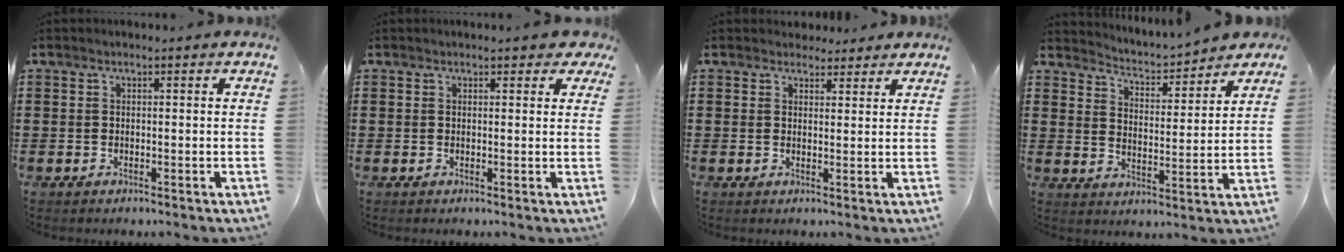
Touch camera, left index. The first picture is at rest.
{"total": 1.3, "force": [0.9, 0.6, 0.6], "torque": [-0.008, 0.003, 0.015]}
{"total": 2.5, "force": [2.2, 1.3, 0.1], "torque": [-0.002, 0.001, 0.040]}
{"total": 2.7, "force": [2.7, 0.2, 0.0], "torque": [-0.021, -0.028, 0.037]}